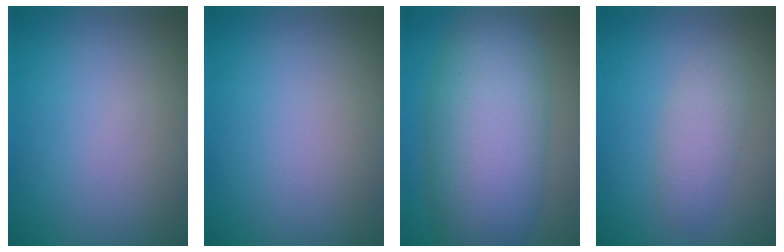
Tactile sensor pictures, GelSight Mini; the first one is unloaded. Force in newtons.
{"total": 0.0}
{"total": 10.5, "press": 10.5, "slide": 0.2}
{"total": 2.5, "press": 2.5, "slide": 0.1}